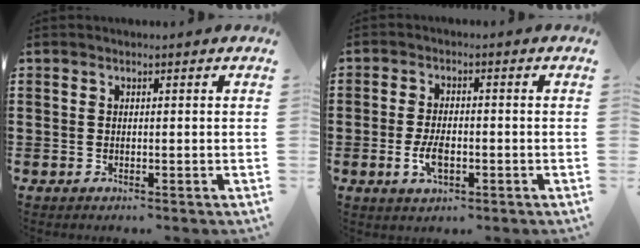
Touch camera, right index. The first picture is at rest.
{"total": 4.3, "force": [-1.3, 2.0, 3.6], "torque": [-0.083, -0.004, -0.028]}